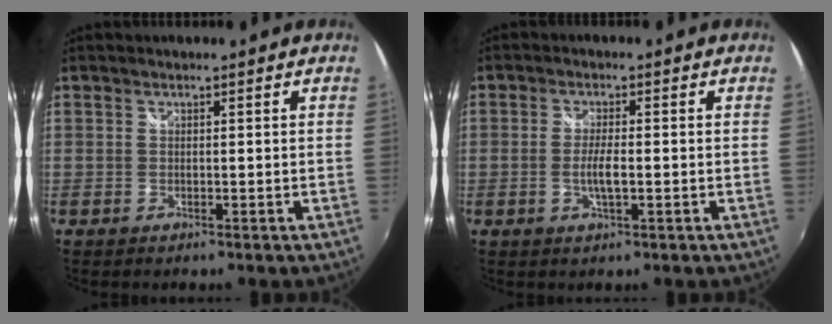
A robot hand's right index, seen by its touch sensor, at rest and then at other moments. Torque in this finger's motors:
{"motor_torque": [0.66, -0.20, 0.32, 0.08]}